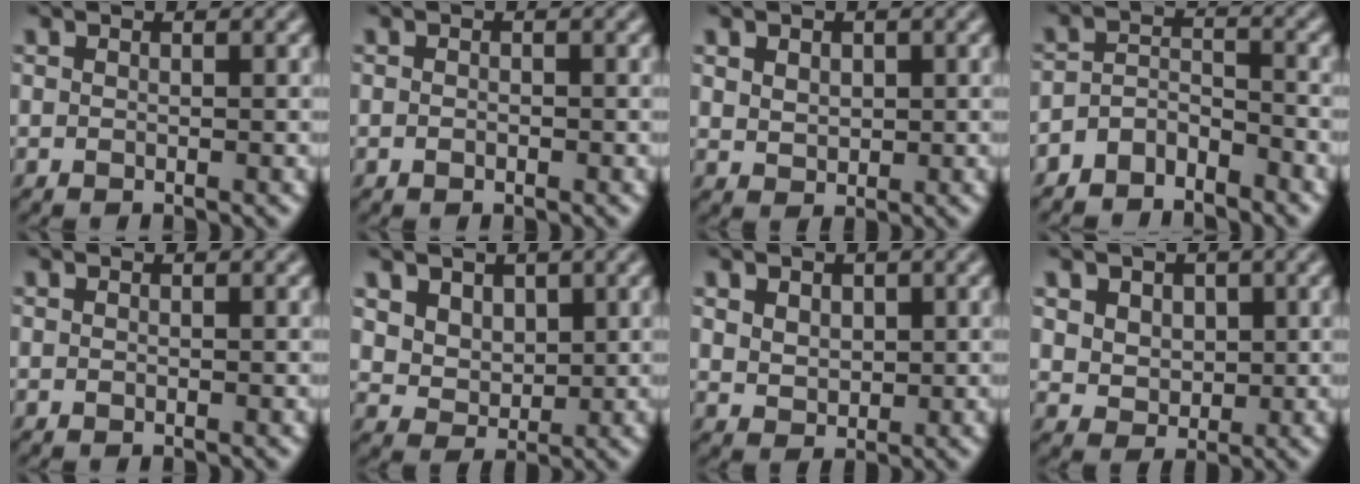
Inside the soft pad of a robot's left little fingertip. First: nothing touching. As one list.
[{"total": 0.5, "force": [-0.3, 0.3, 0.3], "torque": [-0.003, -0.001, -0.008]}, {"total": 2.4, "force": [1.0, 1.8, 1.3], "torque": [-0.036, 0.009, 0.015]}, {"total": 2.9, "force": [-2.6, 1.0, 0.6], "torque": [-0.014, 0.012, -0.057]}, {"total": 0.0}, {"total": 4.4, "force": [2.0, 3.4, 1.9], "torque": [-0.059, -0.008, 0.050]}, {"total": 3.1, "force": [1.2, 2.2, 1.7], "torque": [-0.048, 0.006, 0.024]}, {"total": 4.5, "force": [1.7, 3.6, 2.1], "torque": [-0.053, 0.003, 0.031]}]